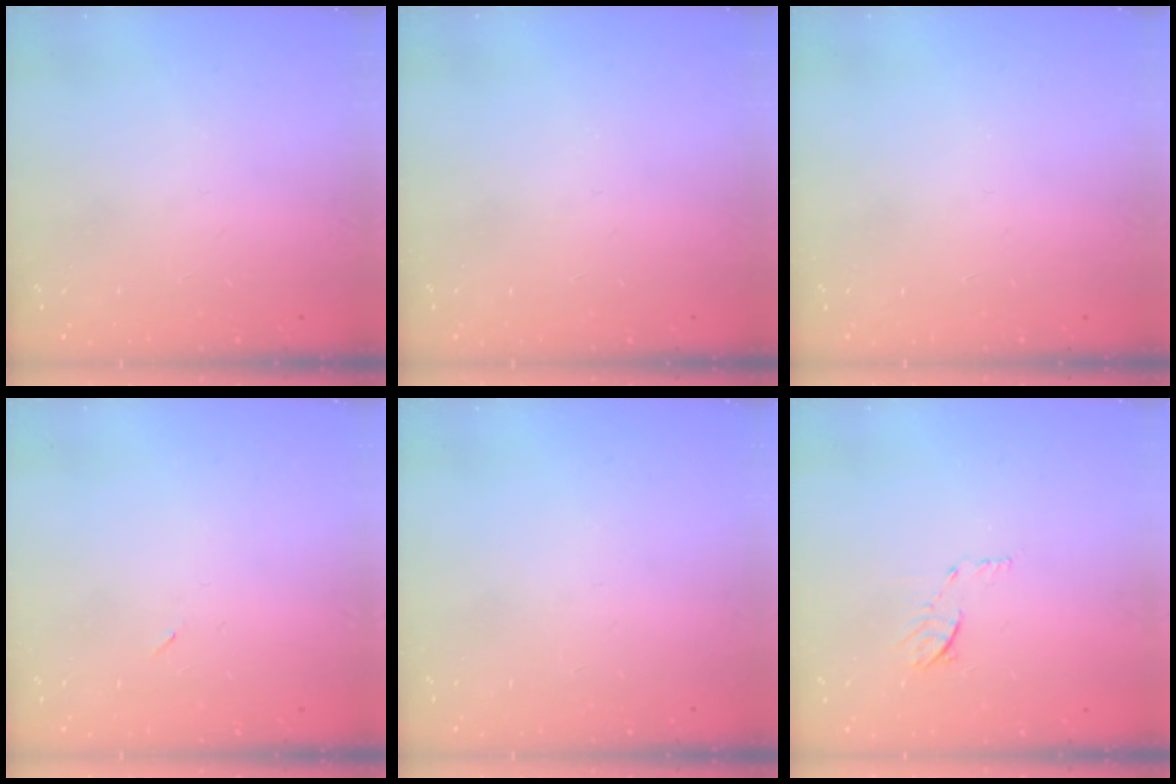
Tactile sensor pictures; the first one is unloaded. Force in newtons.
{"total": 0.0}
{"total": 0.0}
{"total": 2.2, "press": 1.9, "slide": 1.2}
{"total": 0.0}
{"total": 5.7, "press": 5.6, "slide": 0.8}